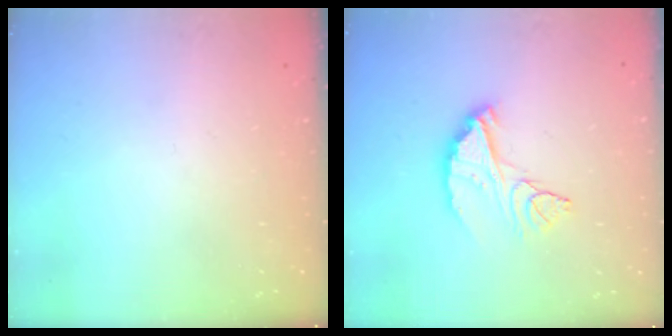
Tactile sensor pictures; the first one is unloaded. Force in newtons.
{"total": 9.9, "press": 9.9, "slide": 0.8}